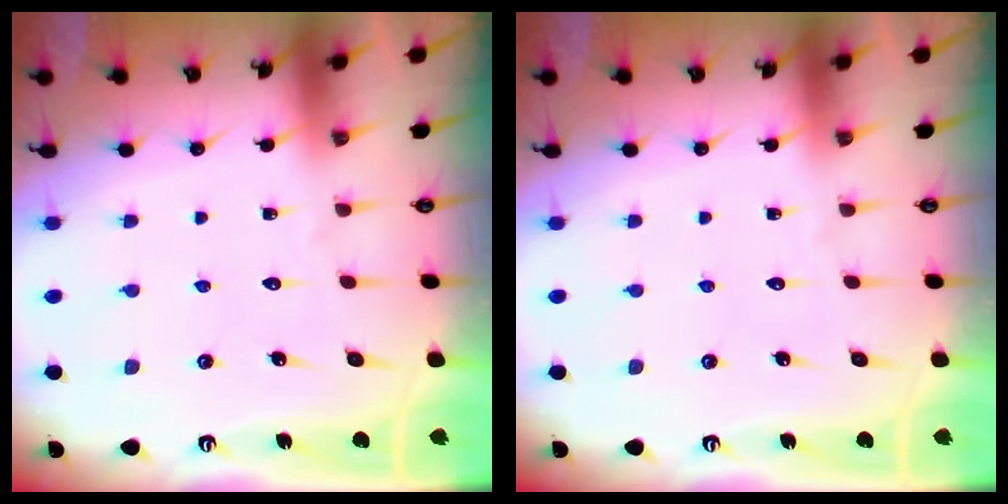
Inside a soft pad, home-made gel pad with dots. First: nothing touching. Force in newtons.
{"total": 0.0}